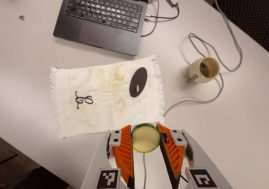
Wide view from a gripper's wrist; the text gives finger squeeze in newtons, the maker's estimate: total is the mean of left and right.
{"total": 10.3, "left": 10.2, "right": 10.4}